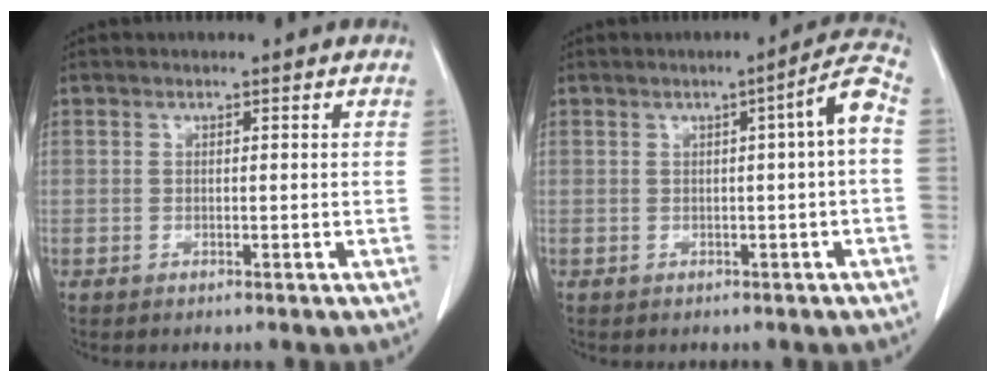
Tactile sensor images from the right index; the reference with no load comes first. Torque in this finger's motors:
{"motor_torque": [0.49, -0.13, 0.16, 0.04]}